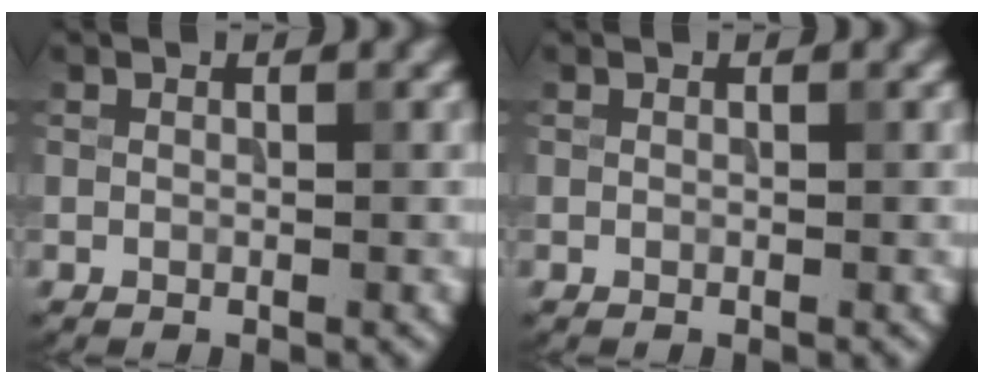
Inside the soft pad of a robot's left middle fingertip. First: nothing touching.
{"total": 0.0}